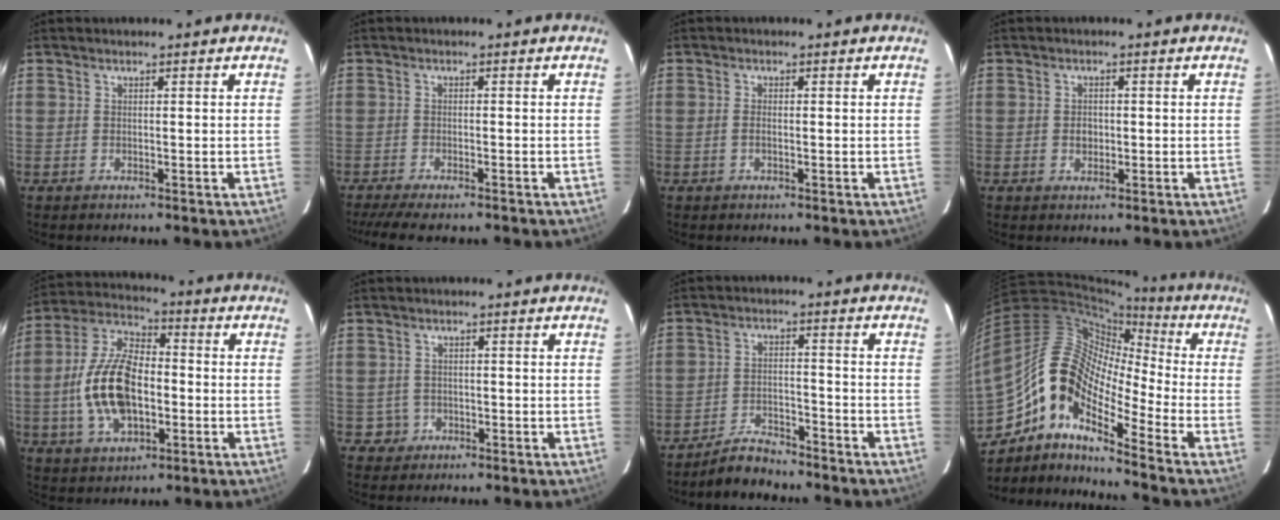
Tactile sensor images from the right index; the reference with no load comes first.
{"total": 7.9, "force": [-6.6, 1.5, 4.1], "torque": [-0.100, -0.026, -0.110]}
{"total": 1.1, "force": [-0.3, 0.4, 0.9], "torque": [-0.022, 0.001, -0.007]}
{"total": 2.0, "force": [-0.3, 1.7, 1.1], "torque": [-0.019, 0.003, -0.005]}
{"total": 16.1, "force": [-2.6, 8.7, 13.3], "torque": [-0.279, 0.010, -0.045]}
{"total": 2.7, "force": [-0.8, 2.6, -0.1], "torque": [0.000, 0.014, -0.008]}
{"total": 6.4, "force": [-5.9, 1.9, 1.6], "torque": [-0.053, 0.013, -0.097]}
{"total": 14.7, "force": [-7.3, 5.9, 11.3], "torque": [-0.189, 0.009, -0.158]}